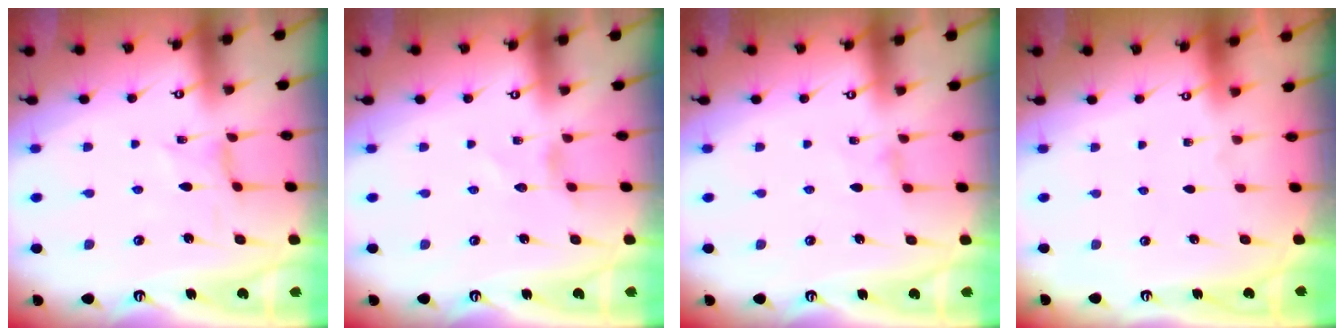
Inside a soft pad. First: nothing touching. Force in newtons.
{"total": 0.9, "press": 0.9, "slide": 0.1}
{"total": 0.5, "press": 0.5, "slide": 0.1}
{"total": 0.0}